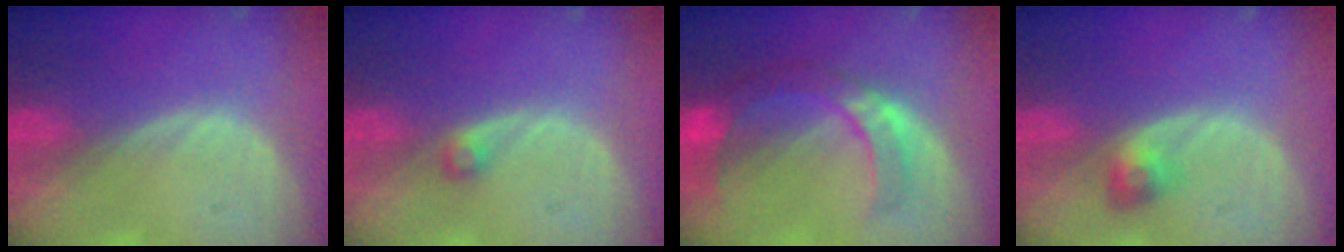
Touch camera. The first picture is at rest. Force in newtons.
{"total": 1.5, "press": 1.4, "slide": 0.2}
{"total": 8.5, "press": 7.7, "slide": 3.4}
{"total": 3.0, "press": 2.6, "slide": 1.3}